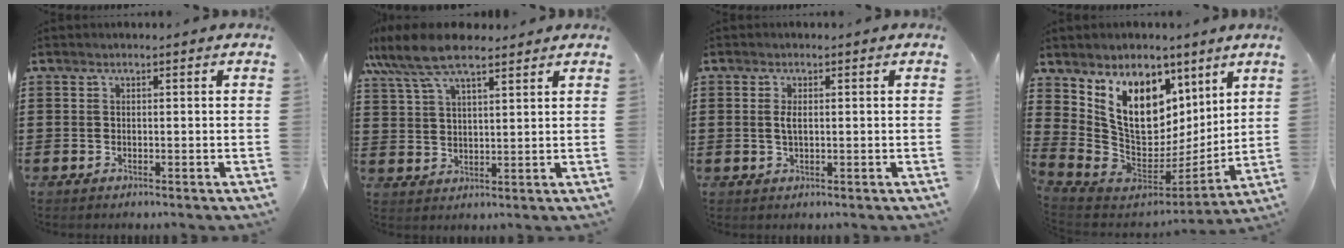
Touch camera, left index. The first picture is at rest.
{"total": 8.8, "force": [6.8, 2.8, 4.8], "torque": [-0.114, -0.006, 0.126]}
{"total": 1.6, "force": [0.2, 0.6, 1.5], "torque": [-0.038, 0.000, -0.001]}
{"total": 14.0, "force": [6.3, 9.3, 8.3], "torque": [-0.178, -0.029, 0.128]}